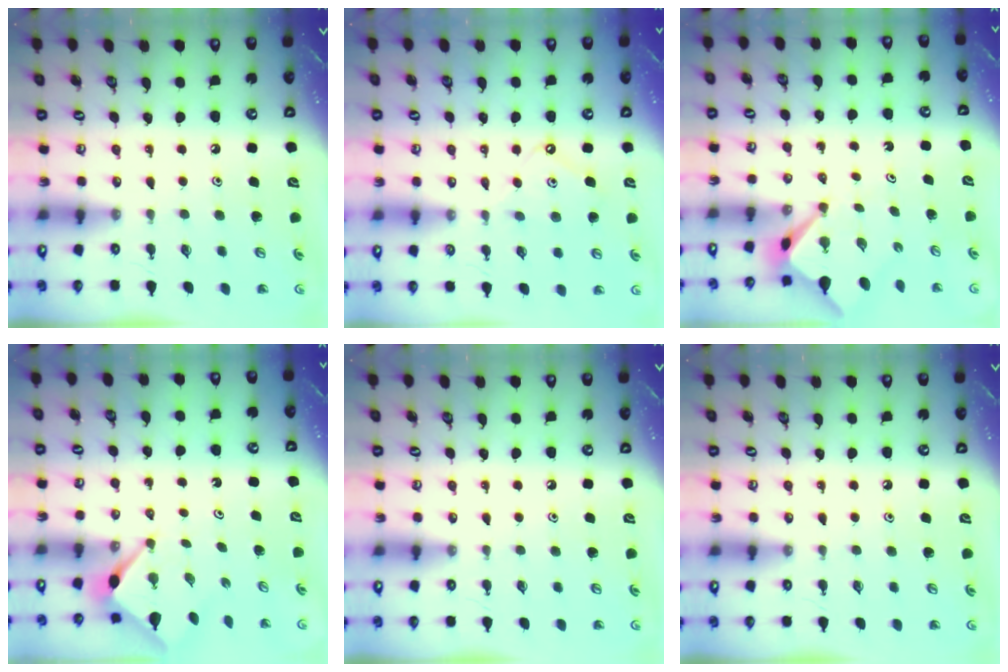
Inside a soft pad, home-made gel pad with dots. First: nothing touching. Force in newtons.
{"total": 7.4, "press": 7.4, "slide": 0.8}
{"total": 2.6, "press": 2.6, "slide": 0.3}
{"total": 3.1, "press": 3.1, "slide": 0.3}
{"total": 0.0}
{"total": 0.0}